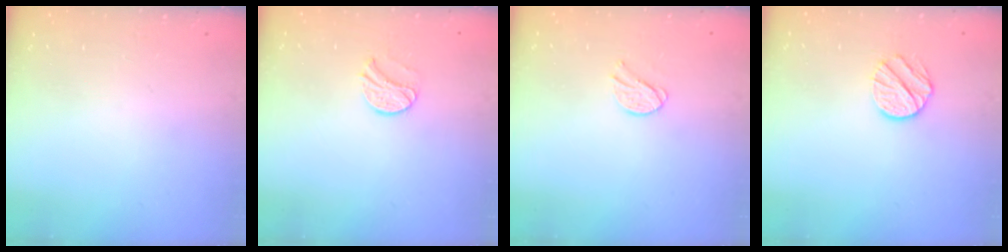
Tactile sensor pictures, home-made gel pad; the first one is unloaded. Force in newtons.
{"total": 7.7, "press": 7.7, "slide": 0.7}
{"total": 7.0, "press": 7.0, "slide": 0.7}
{"total": 8.2, "press": 8.1, "slide": 0.3}